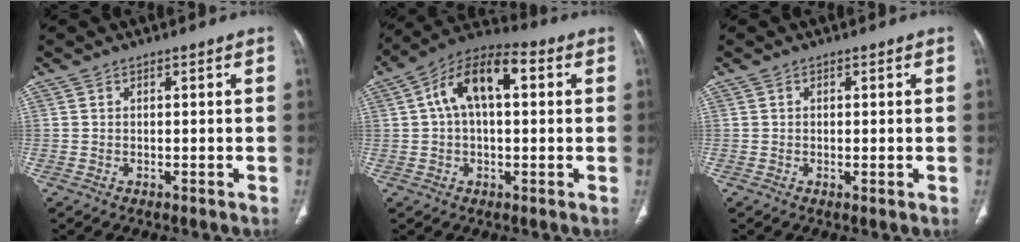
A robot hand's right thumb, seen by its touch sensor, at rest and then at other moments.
{"total": 12.1, "force": [2.9, 4.8, 10.7], "torque": [-0.205, 0.038, 0.044]}
{"total": 0.7, "force": [-0.1, 0.2, 0.7], "torque": [-0.017, -0.003, -0.003]}